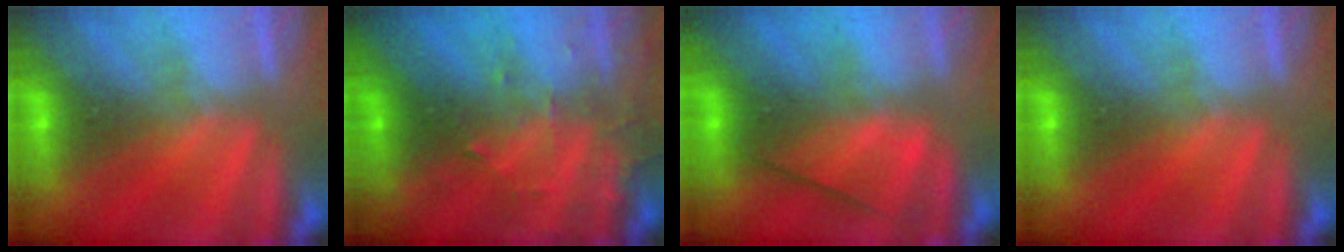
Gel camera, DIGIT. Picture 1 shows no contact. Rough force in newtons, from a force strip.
{"total": 3.9}
{"total": 2.6}
{"total": 0.0}